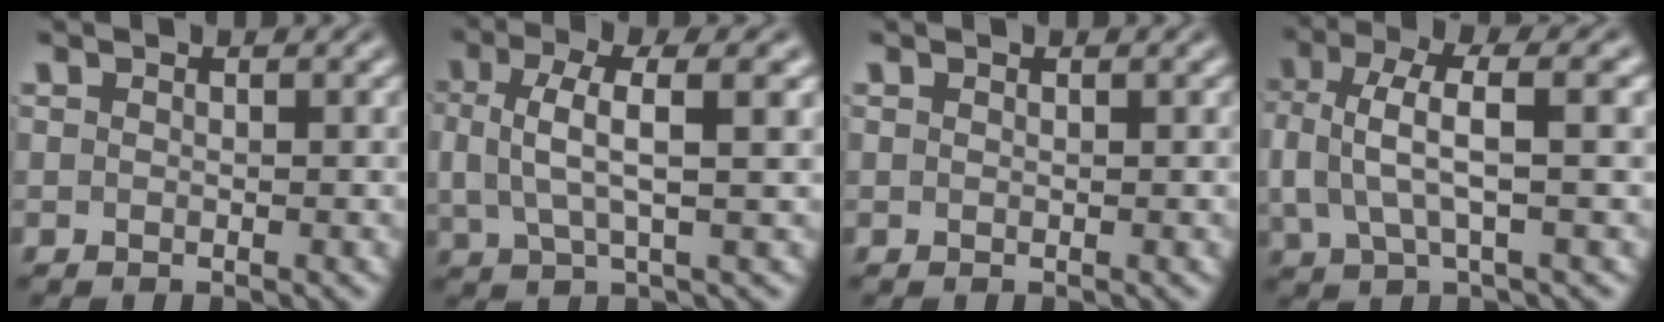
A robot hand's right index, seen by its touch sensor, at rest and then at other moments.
{"total": 4.6, "force": [1.0, 1.4, 4.3], "torque": [-0.087, -0.002, 0.025]}
{"total": 0.0}
{"total": 5.4, "force": [0.8, 2.5, 4.8], "torque": [-0.100, 0.000, 0.016]}